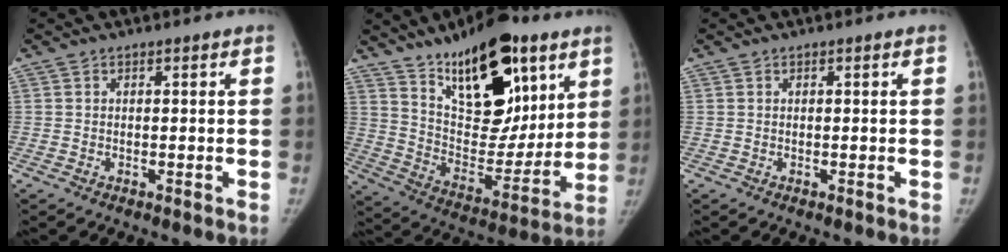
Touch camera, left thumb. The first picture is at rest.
{"total": 25.2, "force": [14.2, 11.8, 17.2], "torque": [-0.212, -0.060, 0.237]}
{"total": 0.0}